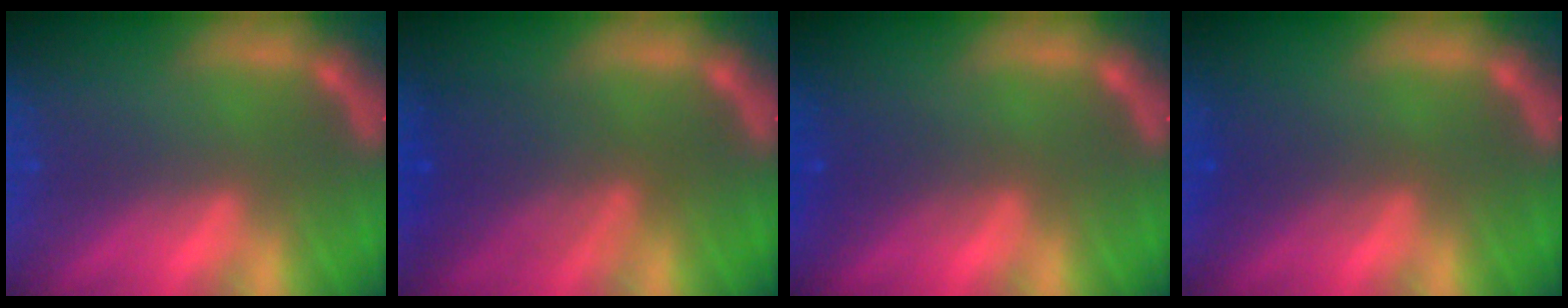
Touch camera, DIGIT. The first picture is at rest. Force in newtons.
{"total": 5.5}
{"total": 2.4}
{"total": 2.4}